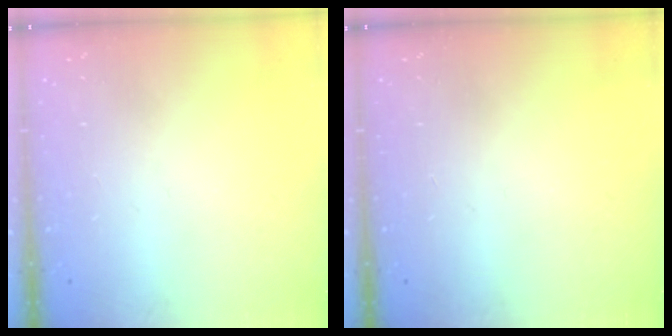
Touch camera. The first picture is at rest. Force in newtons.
{"total": 0.0}